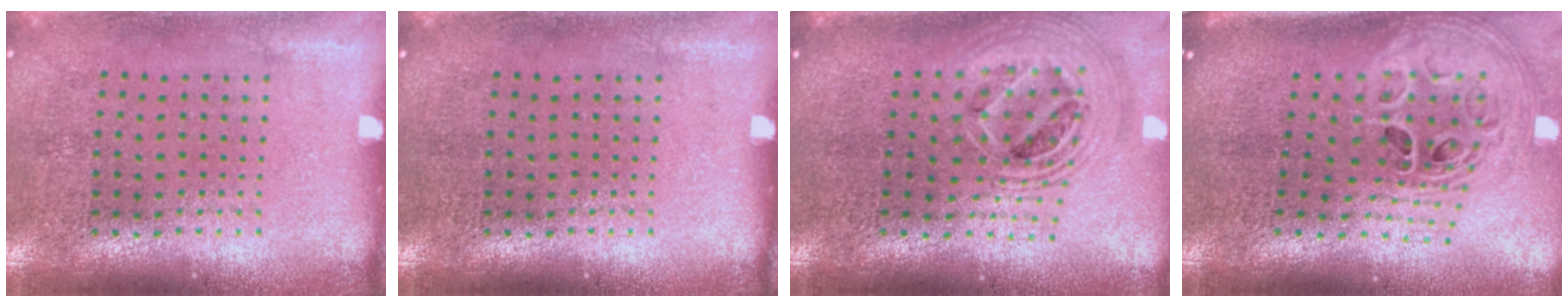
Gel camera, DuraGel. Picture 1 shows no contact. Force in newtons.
{"total": 0.0}
{"total": 2.3, "press": 1.8, "slide": 1.5}
{"total": 2.8, "press": 2.0, "slide": 1.9}